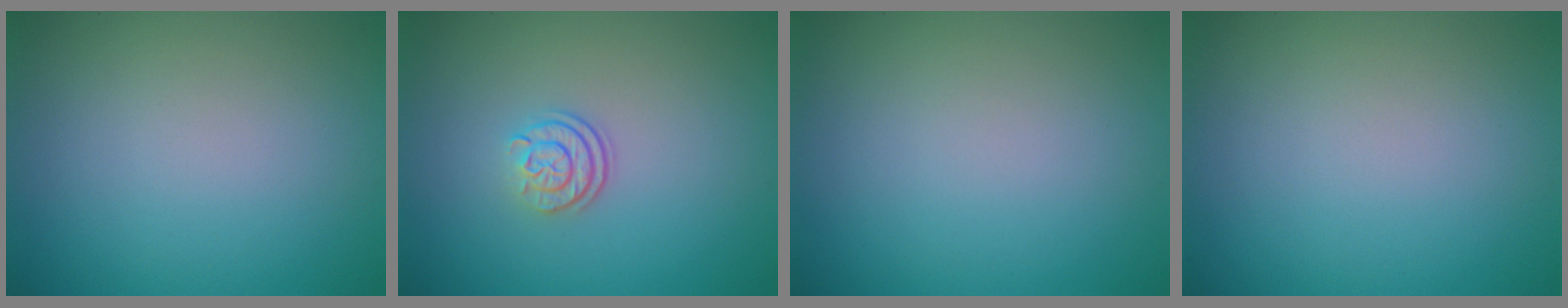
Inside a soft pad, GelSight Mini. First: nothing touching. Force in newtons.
{"total": 2.4, "press": 1.8, "slide": 1.6}
{"total": 0.0}
{"total": 0.0}